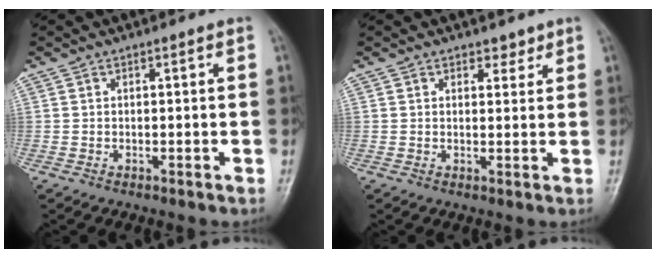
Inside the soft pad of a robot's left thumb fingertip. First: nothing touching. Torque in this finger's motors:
{"motor_torque": [-0.20, 0.00, 0.07, 0.13, 0.07]}